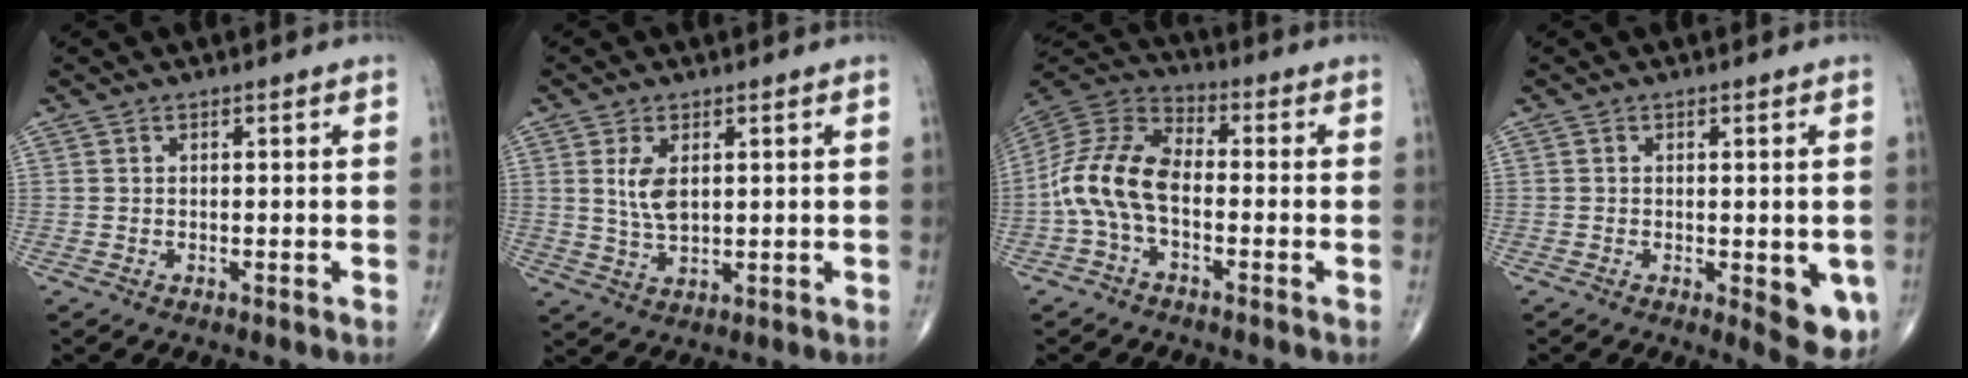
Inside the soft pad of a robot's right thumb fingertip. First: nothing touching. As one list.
[{"total": 5.3, "force": [1.3, 2.8, 4.4], "torque": [-0.084, -0.010, 0.031]}, {"total": 12.5, "force": [-2.4, 7.0, 10.1], "torque": [-0.204, 0.035, -0.056]}, {"total": 7.4, "force": [-1.8, 2.9, 6.5], "torque": [-0.061, -0.013, -0.019]}]